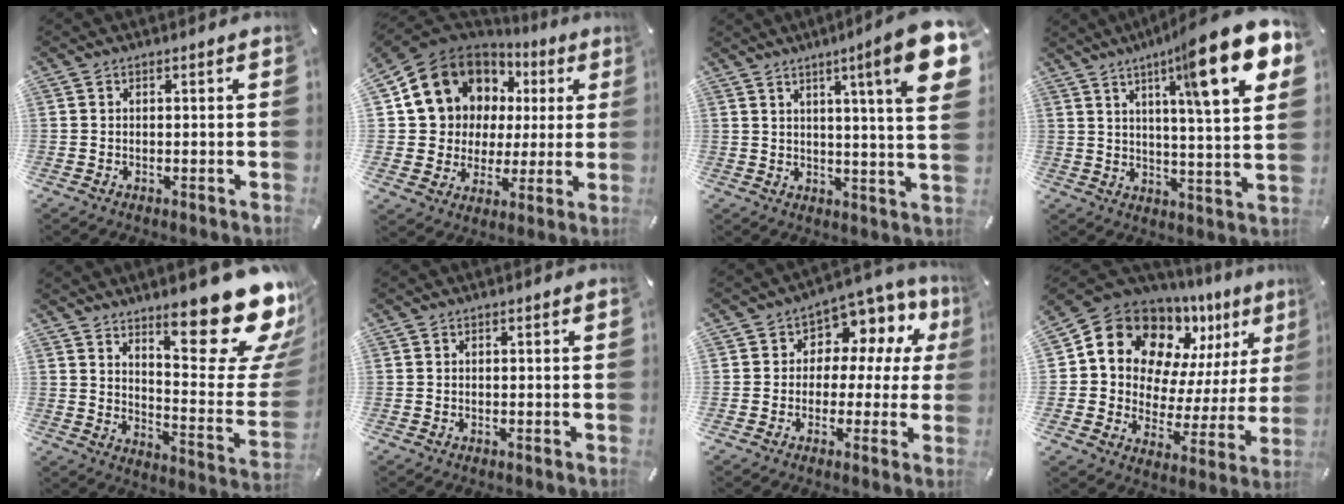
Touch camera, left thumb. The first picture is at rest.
{"total": 14.1, "force": [4.8, 12.8, 3.7], "torque": [-0.073, -0.031, 0.106]}
{"total": 15.4, "force": [6.8, 0.9, 13.8], "torque": [-0.210, -0.034, 0.093]}
{"total": 18.9, "force": [10.7, 2.6, 15.4], "torque": [-0.231, -0.060, 0.152]}
{"total": 23.8, "force": [16.6, 8.0, 15.1], "torque": [-0.180, -0.134, 0.270]}
{"total": 0.0}
{"total": 8.4, "force": [2.9, 6.6, 4.2], "torque": [-0.063, -0.028, 0.053]}
{"total": 12.4, "force": [8.8, 8.3, 2.7], "torque": [-0.052, -0.097, 0.154]}